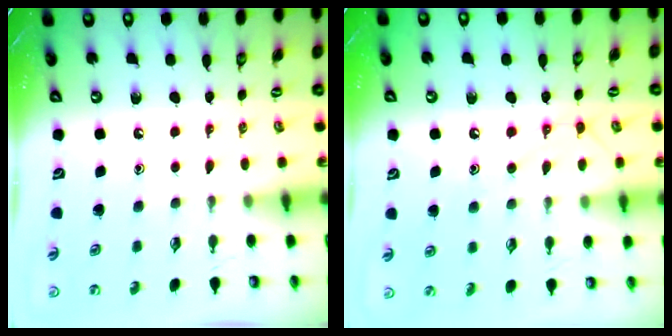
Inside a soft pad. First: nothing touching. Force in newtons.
{"total": 10.5, "press": 10.5, "slide": 0.8}